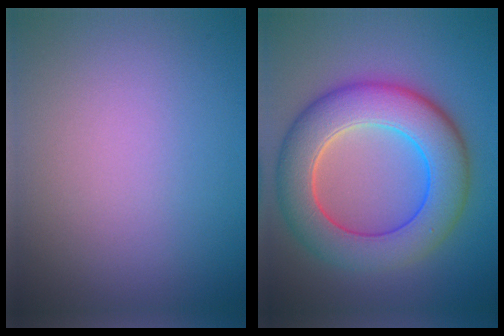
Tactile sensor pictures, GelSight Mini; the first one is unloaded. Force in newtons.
{"total": 9.1, "press": 9.1, "slide": 0.5}